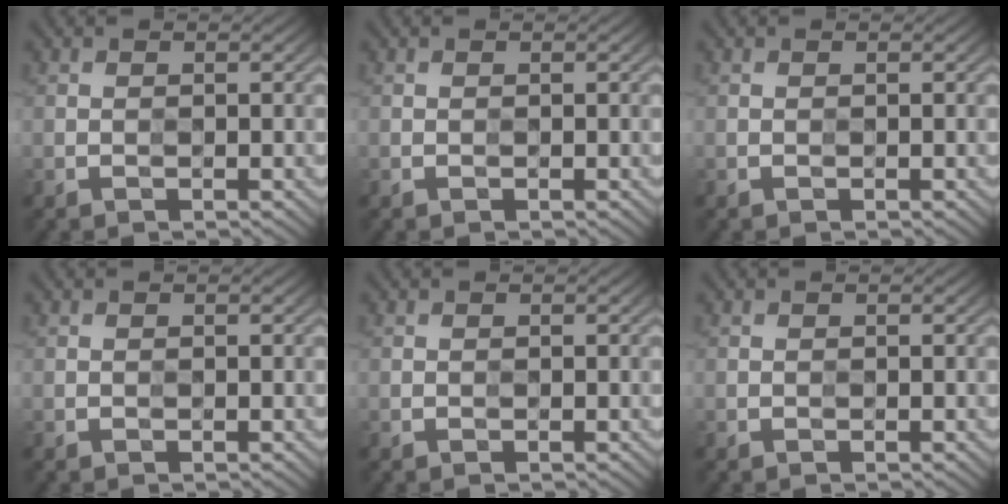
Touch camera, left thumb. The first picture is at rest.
{"total": 0.0}
{"total": 0.0}
{"total": 0.0}
{"total": 0.0}
{"total": 0.0}